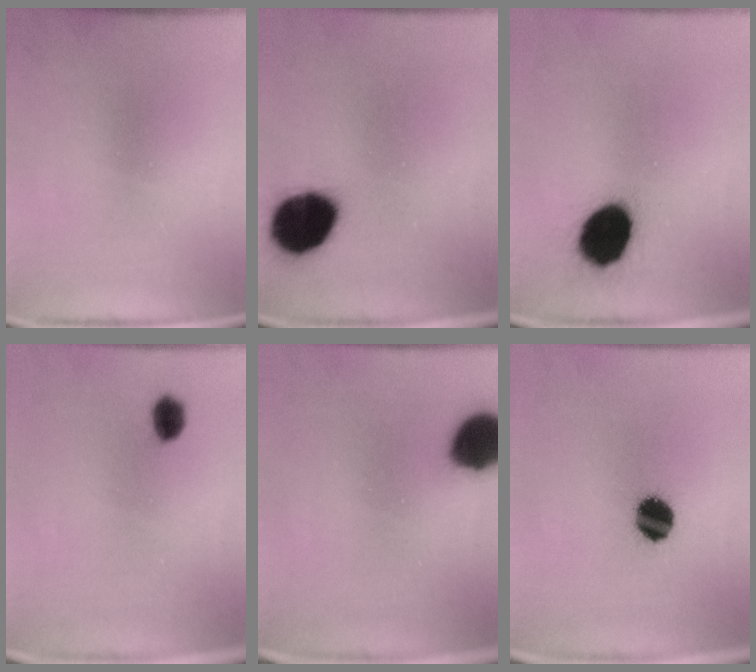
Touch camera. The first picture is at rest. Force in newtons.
{"total": 14.8}
{"total": 13.9}
{"total": 3.2}
{"total": 11.0}
{"total": 8.6}